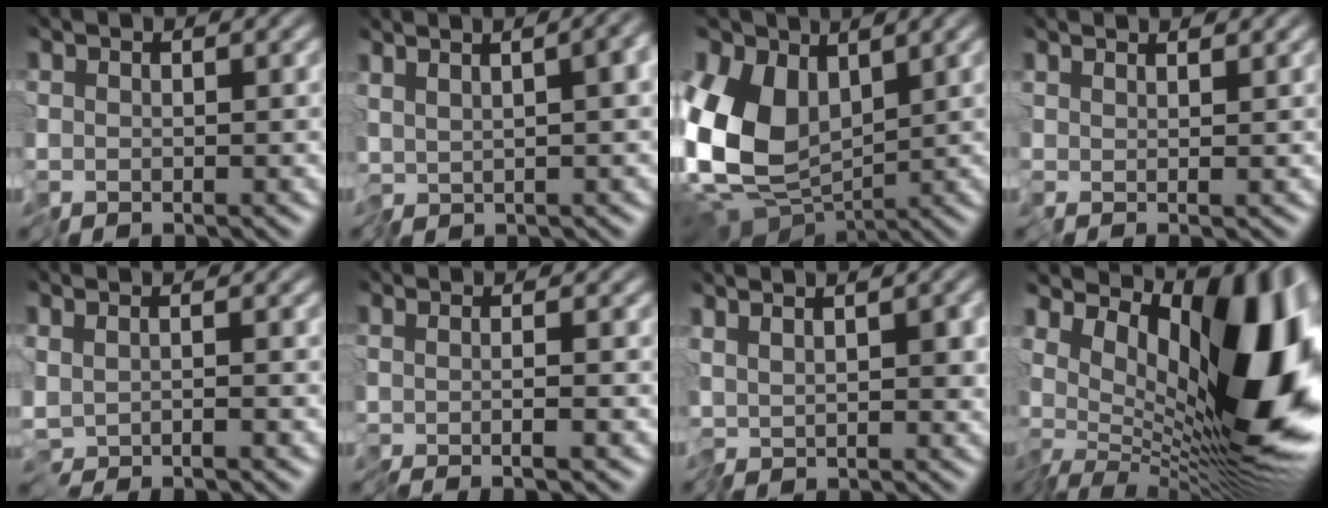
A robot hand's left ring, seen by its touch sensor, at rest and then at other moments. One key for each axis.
{"total": 7.2, "fx": 1.5, "fy": 2.9, "fz": 6.4, "tx": -0.099, "ty": 0.023, "tz": 0.028}
{"total": 9.2, "fx": 0.2, "fy": 6.4, "fz": 6.6, "tx": -0.149, "ty": -0.012, "tz": -0.010}
{"total": 1.4, "fx": 1.3, "fy": -0.5, "fz": 0.3, "tx": -0.007, "ty": 0.003, "tz": 0.020}
{"total": 1.2, "fx": -0.4, "fy": 0.4, "fz": 1.1, "tx": -0.023, "ty": -0.004, "tz": -0.001}
{"total": 2.1, "fx": 0.2, "fy": 0.5, "fz": 2.1, "tx": -0.017, "ty": 0.012, "tz": -0.018}
{"total": 3.1, "fx": 0.7, "fy": 0.9, "fz": 2.8, "tx": -0.049, "ty": 0.003, "tz": 0.010}
{"total": 15.4, "fx": 2.3, "fy": 7.8, "fz": 13.1, "tx": -0.178, "ty": 0.010, "tz": 0.022}